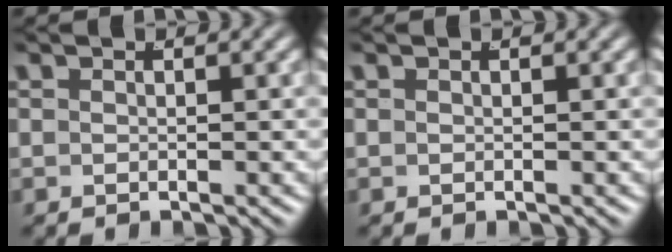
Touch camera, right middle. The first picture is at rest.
{"total": 0.0}